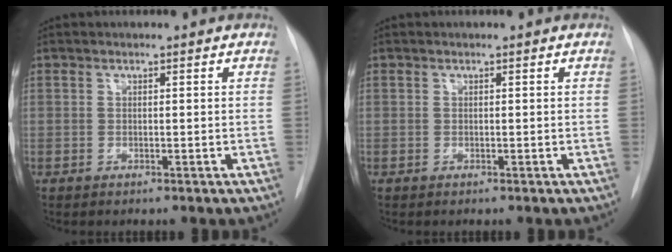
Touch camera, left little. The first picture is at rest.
{"total": 0.0}